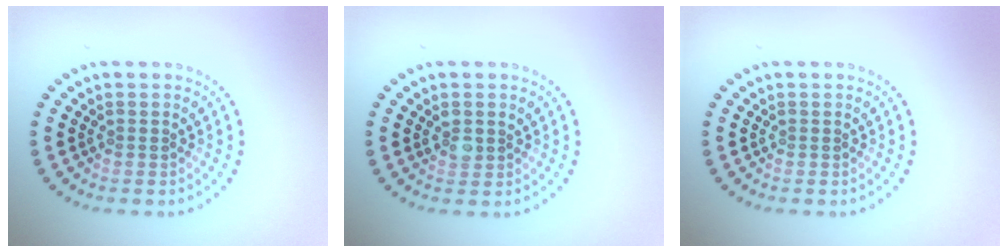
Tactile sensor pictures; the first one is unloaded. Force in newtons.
{"total": 1.4, "press": 1.3, "slide": 0.6}
{"total": 0.0}